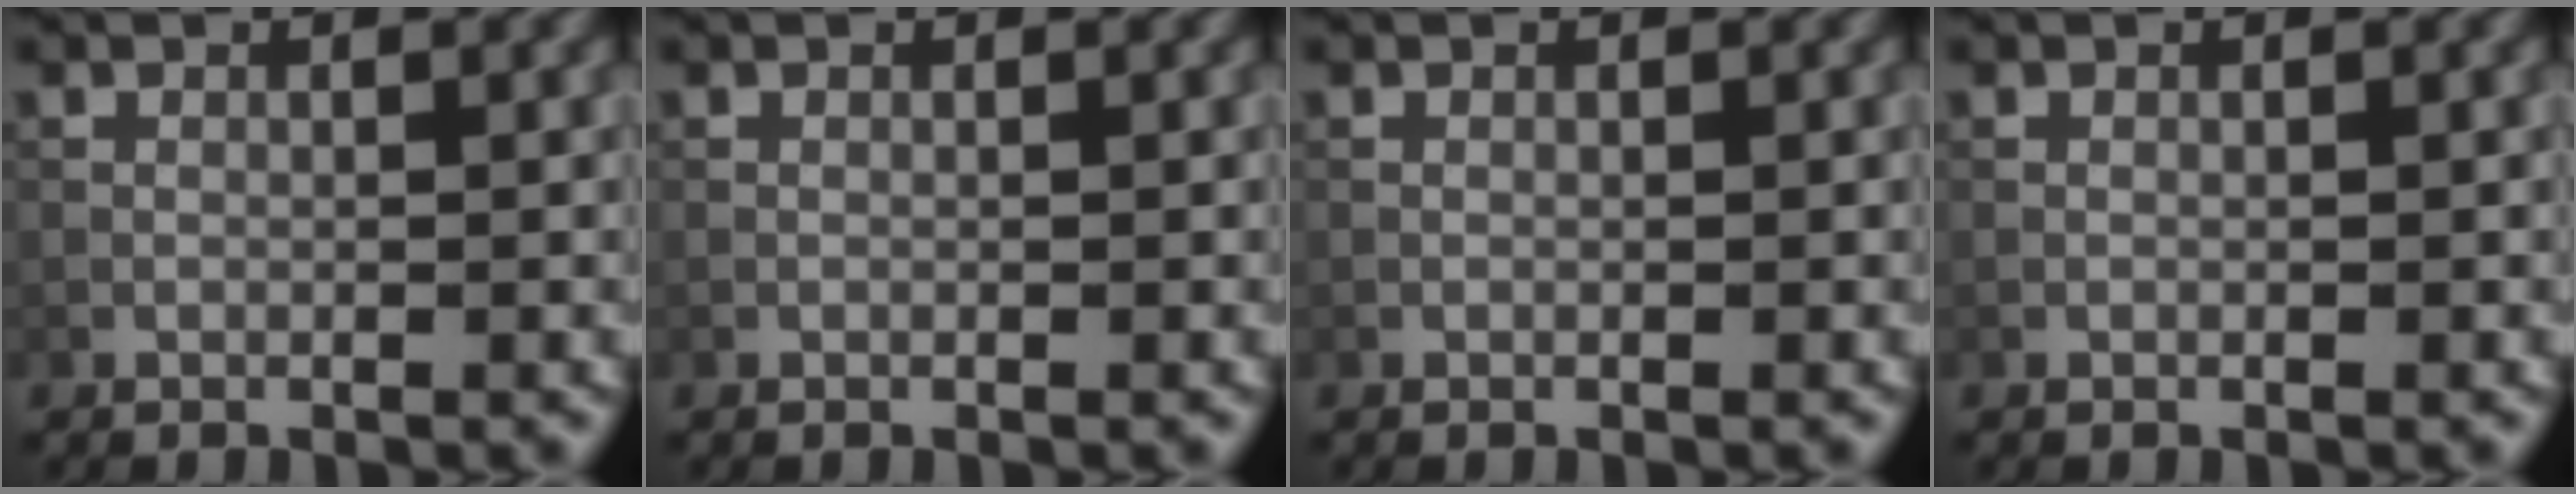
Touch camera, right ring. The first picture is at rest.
{"total": 0.0}
{"total": 0.0}
{"total": 0.0}